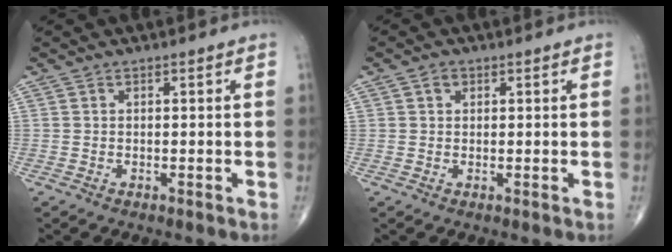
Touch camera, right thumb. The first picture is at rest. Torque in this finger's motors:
{"motor_torque": [0.19, 0.37, 0.27, 0.18, 0.00]}